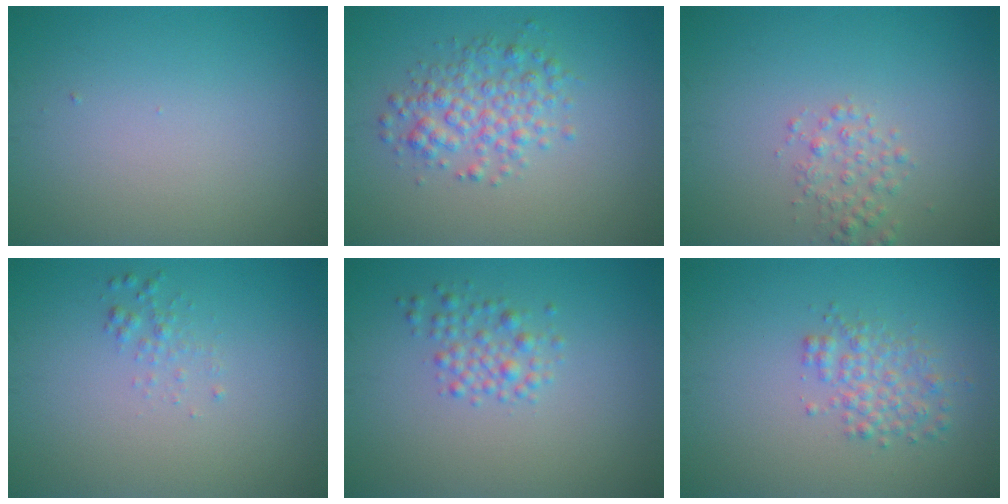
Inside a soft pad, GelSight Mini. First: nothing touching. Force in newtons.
{"total": 3.5, "press": 3.5, "slide": 0.1}
{"total": 1.8, "press": 1.8, "slide": 0.1}
{"total": 1.0, "press": 1.0, "slide": 0.0}
{"total": 2.0, "press": 2.0, "slide": 0.0}
{"total": 2.6, "press": 2.6, "slide": 0.1}